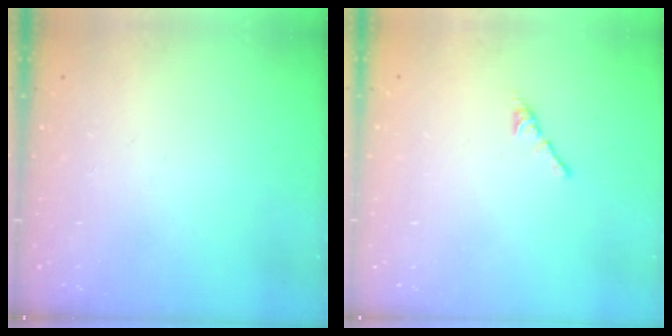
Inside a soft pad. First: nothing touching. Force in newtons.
{"total": 2.7, "press": 2.7, "slide": 0.7}